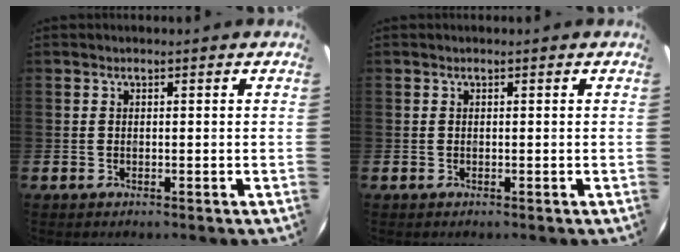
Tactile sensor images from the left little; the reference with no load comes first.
{"total": 0.0}